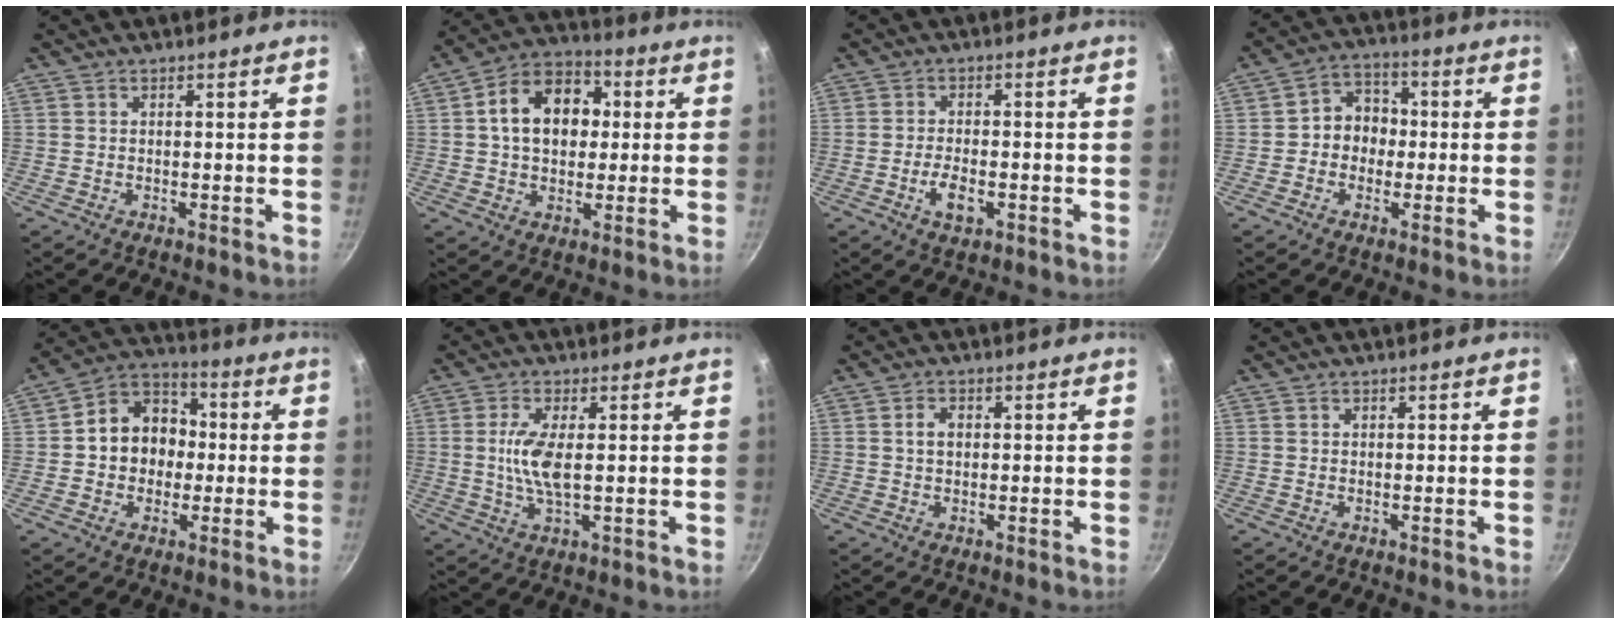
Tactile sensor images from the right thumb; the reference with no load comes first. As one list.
[{"total": 14.1, "force": [2.0, 10.3, 9.4], "torque": [-0.117, 0.025, 0.017]}, {"total": 4.8, "force": [-1.7, 2.3, 3.8], "torque": [-0.069, 0.010, -0.032]}, {"total": 7.6, "force": [-0.5, 6.5, 3.8], "torque": [-0.014, 0.021, -0.021]}, {"total": 12.4, "force": [-0.2, 10.4, 6.9], "torque": [-0.063, 0.032, -0.024]}, {"total": 3.6, "force": [0.2, 1.0, 3.4], "torque": [-0.080, -0.001, 0.004]}, {"total": 2.6, "force": [0.3, 1.9, 1.8], "torque": [-0.022, 0.007, 0.004]}, {"total": 0.0}]